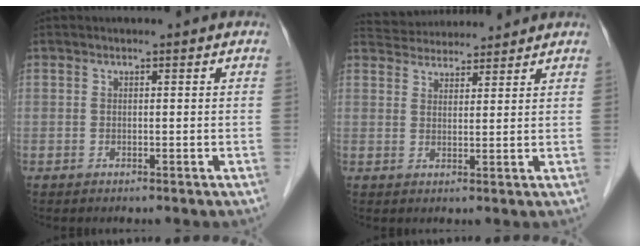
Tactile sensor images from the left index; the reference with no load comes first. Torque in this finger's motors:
{"motor_torque": [0.26, -0.76, -0.01, -0.03]}